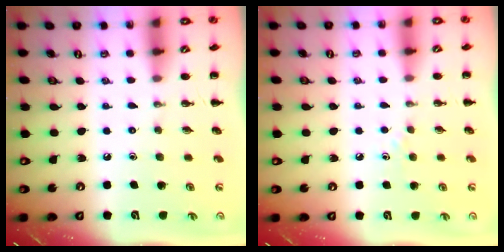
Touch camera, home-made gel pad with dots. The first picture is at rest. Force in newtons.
{"total": 3.0, "press": 2.7, "slide": 1.2}